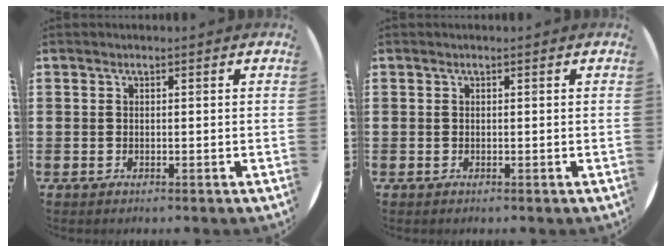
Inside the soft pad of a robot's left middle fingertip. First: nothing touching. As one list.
[{"total": 0.0}]